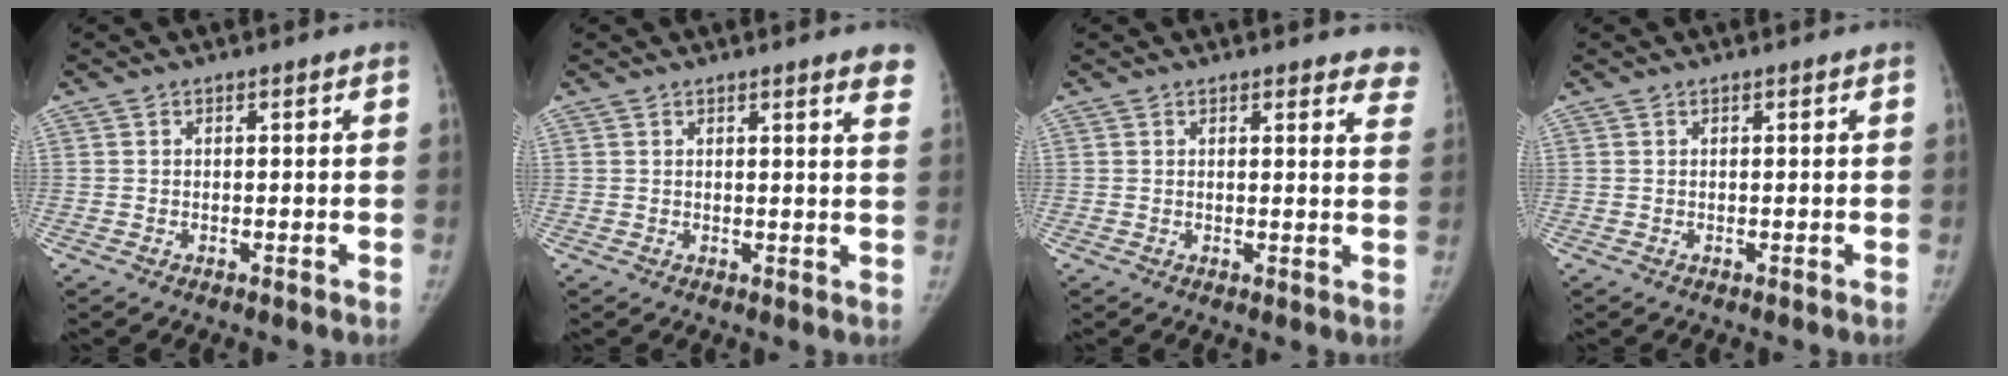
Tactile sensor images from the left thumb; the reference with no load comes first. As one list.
[{"total": 5.1, "force": [4.0, 0.8, 3.1], "torque": [-0.021, -0.014, 0.030]}, {"total": 6.7, "force": [6.1, 2.1, 1.9], "torque": [0.019, -0.027, 0.039]}, {"total": 0.0}]